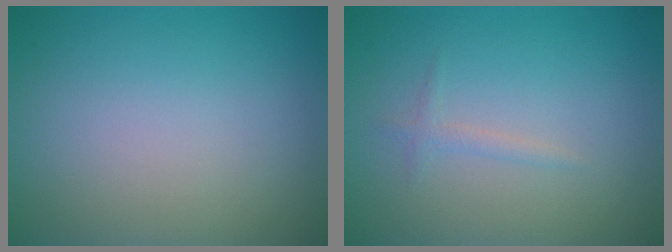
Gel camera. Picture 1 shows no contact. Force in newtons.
{"total": 0.9, "press": 0.9, "slide": 0.0}